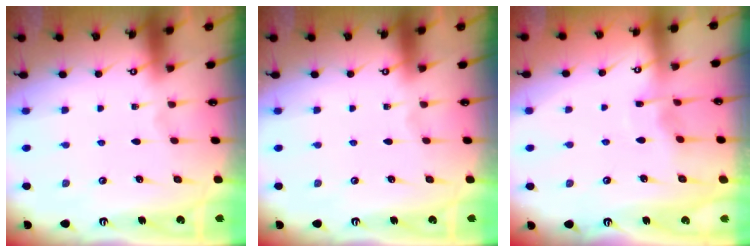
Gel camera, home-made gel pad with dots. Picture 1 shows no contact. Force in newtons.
{"total": 0.0}
{"total": 4.1, "press": 4.0, "slide": 0.6}